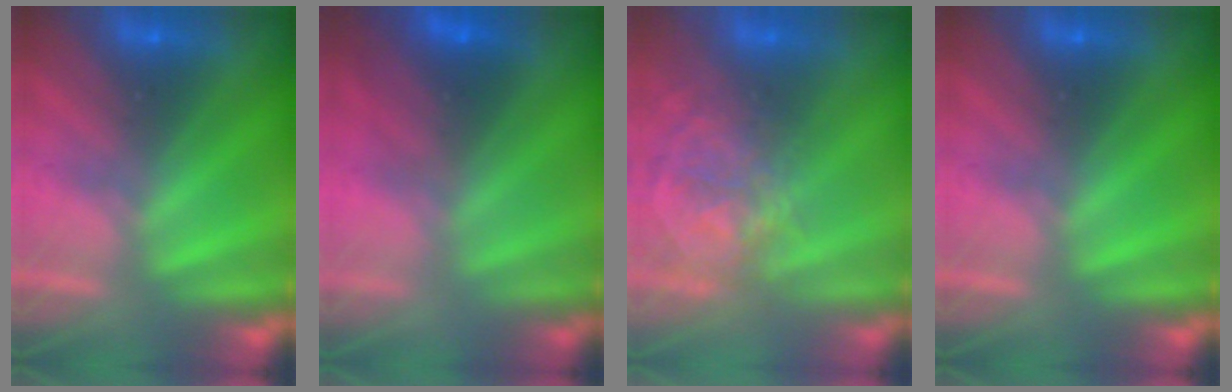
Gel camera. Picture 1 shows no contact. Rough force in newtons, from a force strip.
{"total": 2.8}
{"total": 3.6}
{"total": 0.0}